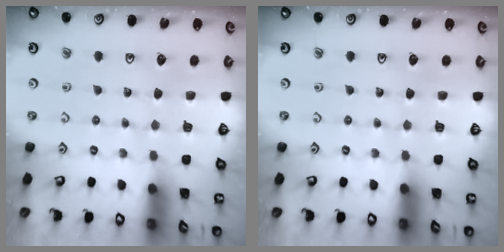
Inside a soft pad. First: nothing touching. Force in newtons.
{"total": 0.0}